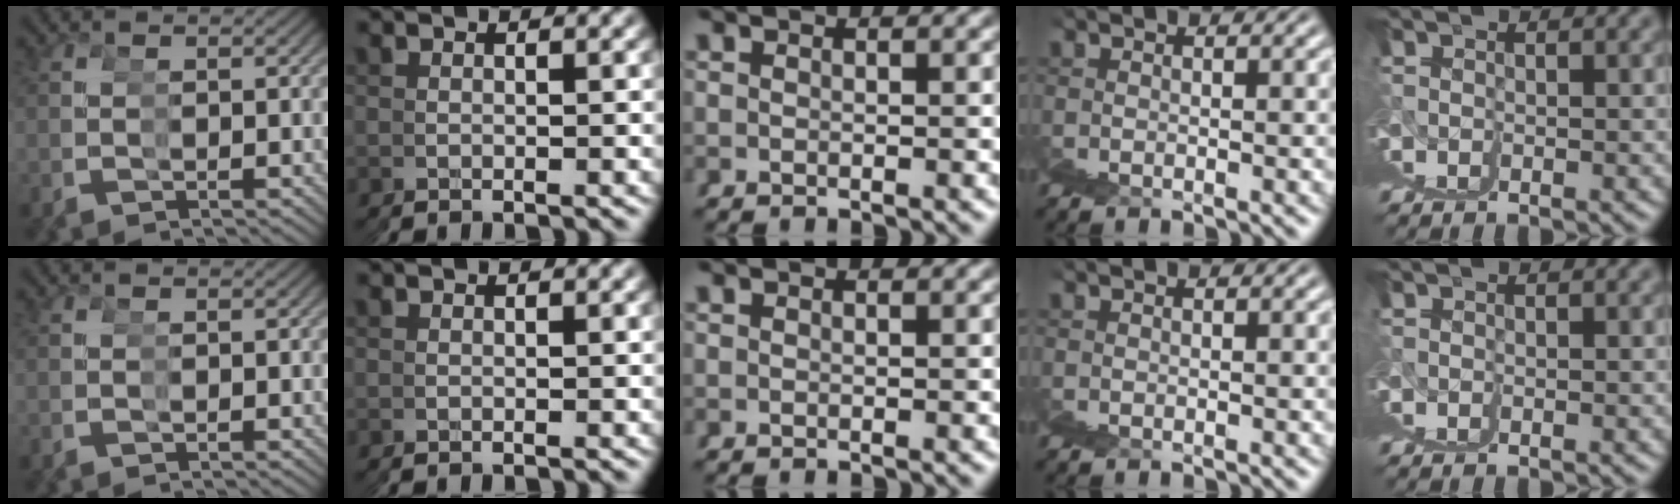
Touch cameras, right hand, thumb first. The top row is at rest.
{}